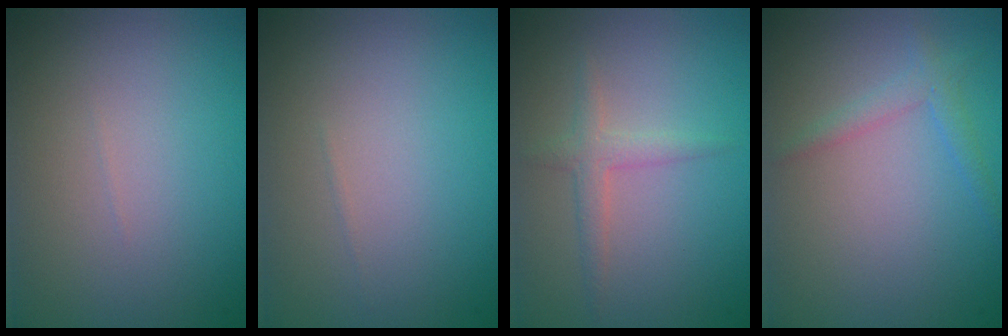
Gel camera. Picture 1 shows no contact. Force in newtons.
{"total": 0.0}
{"total": 1.7, "press": 1.7, "slide": 0.1}
{"total": 1.5, "press": 1.5, "slide": 0.1}